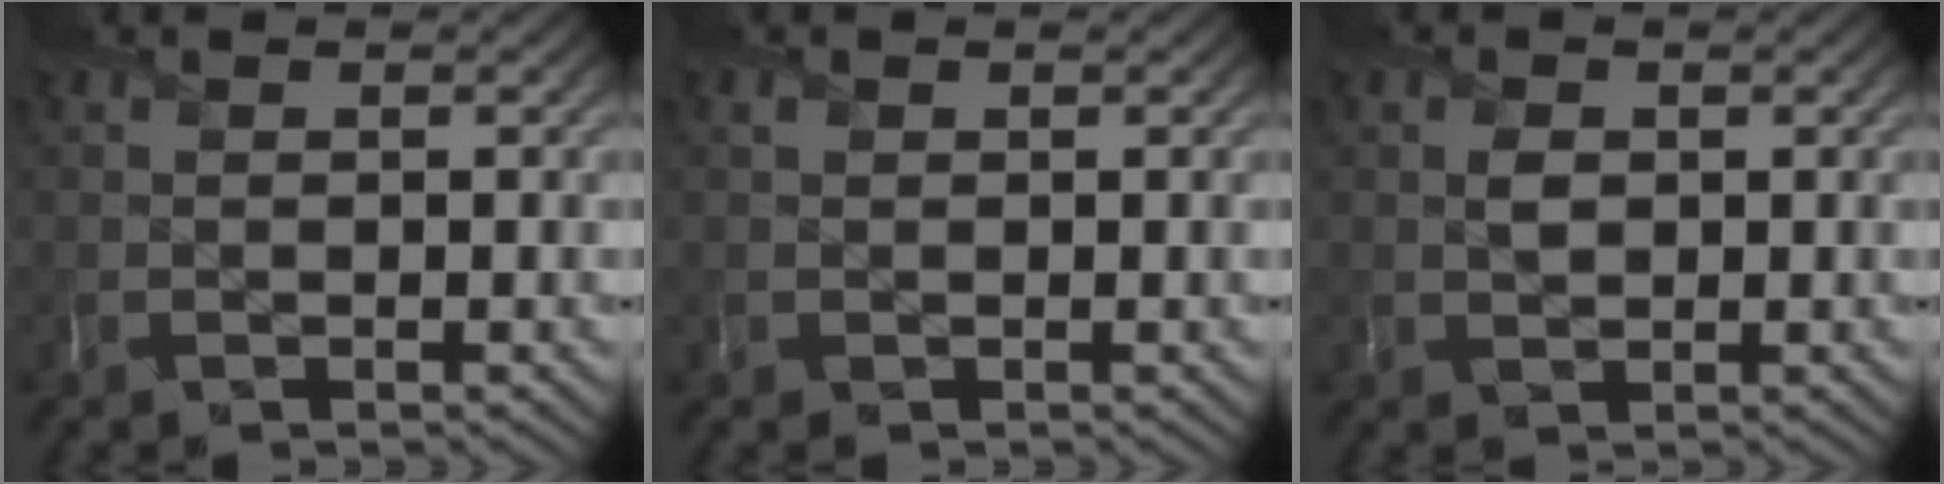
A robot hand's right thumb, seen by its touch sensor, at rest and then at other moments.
{"total": 0.5, "force": [0.2, 0.5, -0.2], "torque": [0.003, -0.004, 0.005]}
{"total": 1.4, "force": [0.3, 1.2, 0.7], "torque": [-0.016, -0.005, 0.007]}